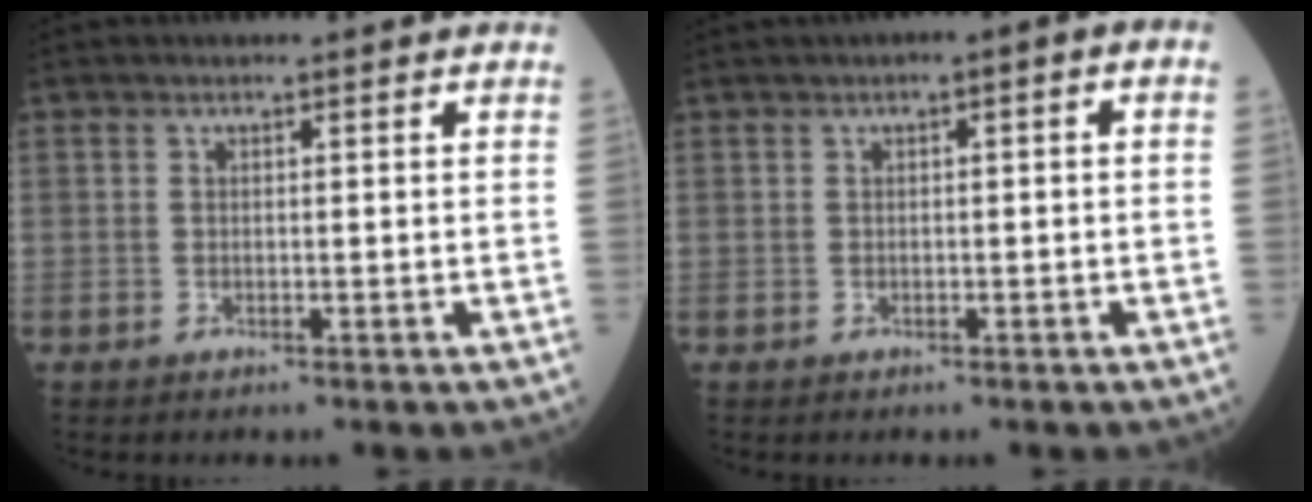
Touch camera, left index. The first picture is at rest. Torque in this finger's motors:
{"motor_torque": [0.97, -1.17, 0.28, 0.10]}